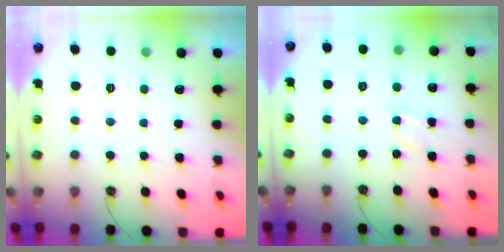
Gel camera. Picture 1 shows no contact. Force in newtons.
{"total": 3.9, "press": 3.8, "slide": 0.5}